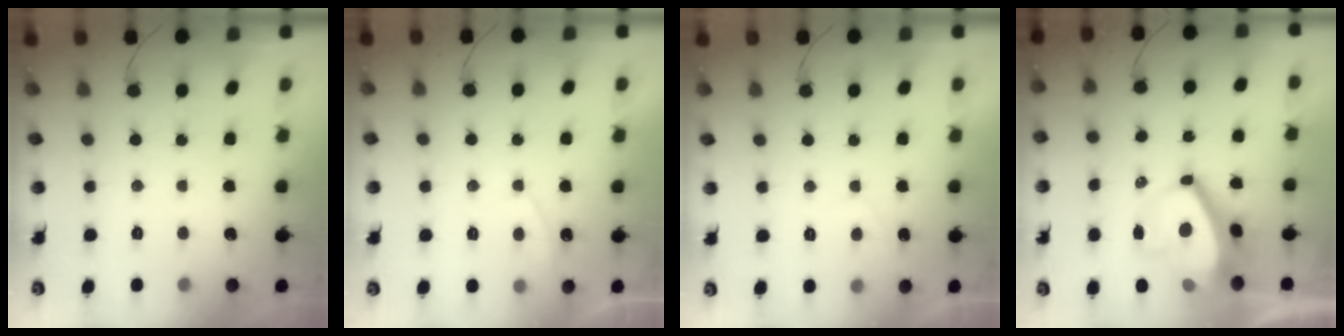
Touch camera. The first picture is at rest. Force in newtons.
{"total": 2.3, "press": 2.2, "slide": 0.4}
{"total": 2.8, "press": 2.7, "slide": 0.8}
{"total": 10.9, "press": 10.8, "slide": 1.5}